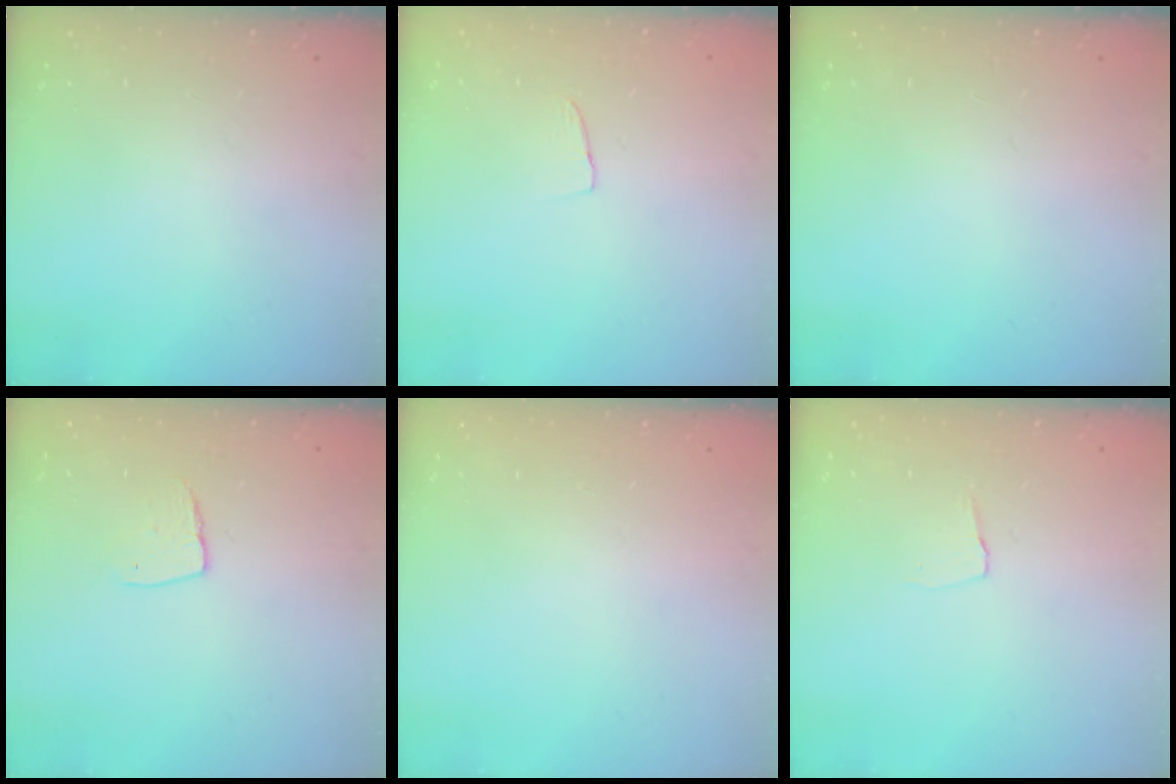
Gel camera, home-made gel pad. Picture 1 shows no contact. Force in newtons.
{"total": 3.2, "press": 3.2, "slide": 0.2}
{"total": 0.0}
{"total": 6.0, "press": 6.0, "slide": 0.3}
{"total": 0.0}
{"total": 3.5, "press": 3.4, "slide": 0.2}